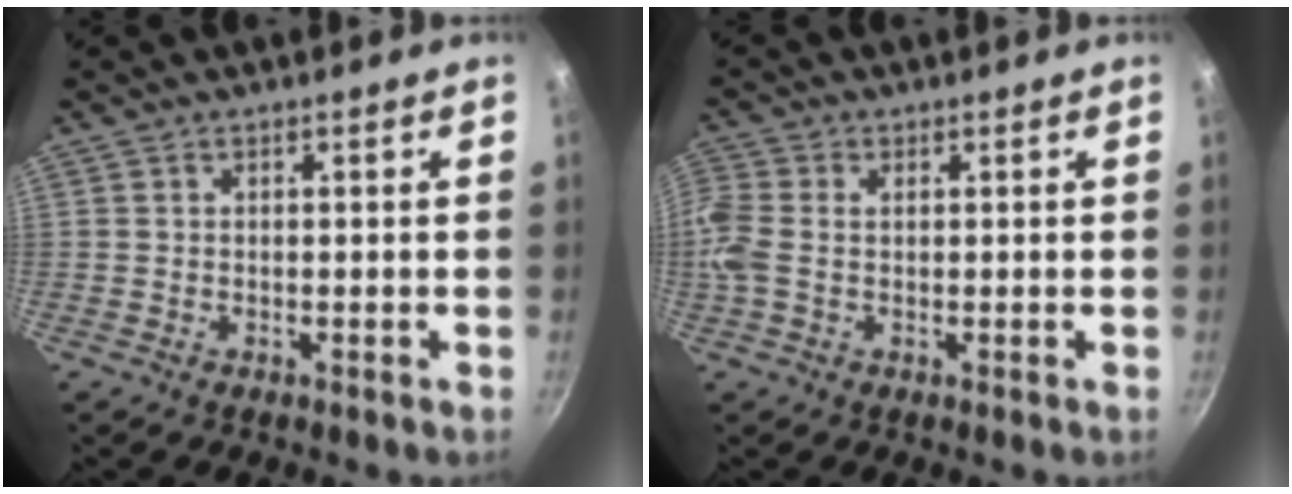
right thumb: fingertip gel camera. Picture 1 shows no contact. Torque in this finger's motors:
{"motor_torque": [0.01, 0.19, 0.68, 0.14, 0.19]}